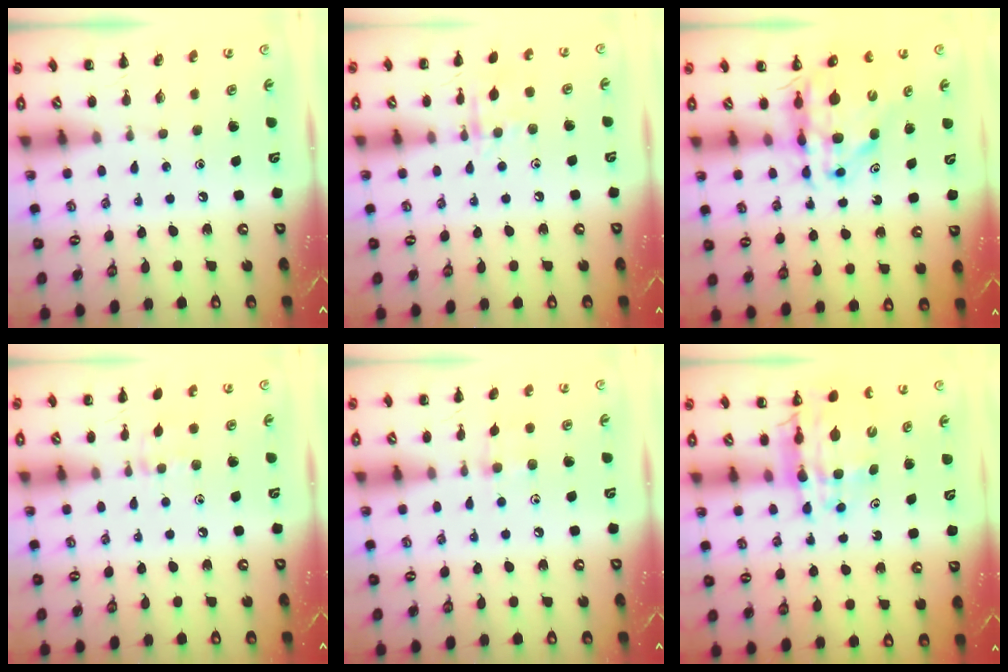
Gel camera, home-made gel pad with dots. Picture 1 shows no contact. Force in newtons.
{"total": 8.2, "press": 8.1, "slide": 1.3}
{"total": 12.2, "press": 11.7, "slide": 3.4}
{"total": 4.7, "press": 4.4, "slide": 1.7}
{"total": 3.7, "press": 3.5, "slide": 1.1}
{"total": 11.3, "press": 10.6, "slide": 3.8}